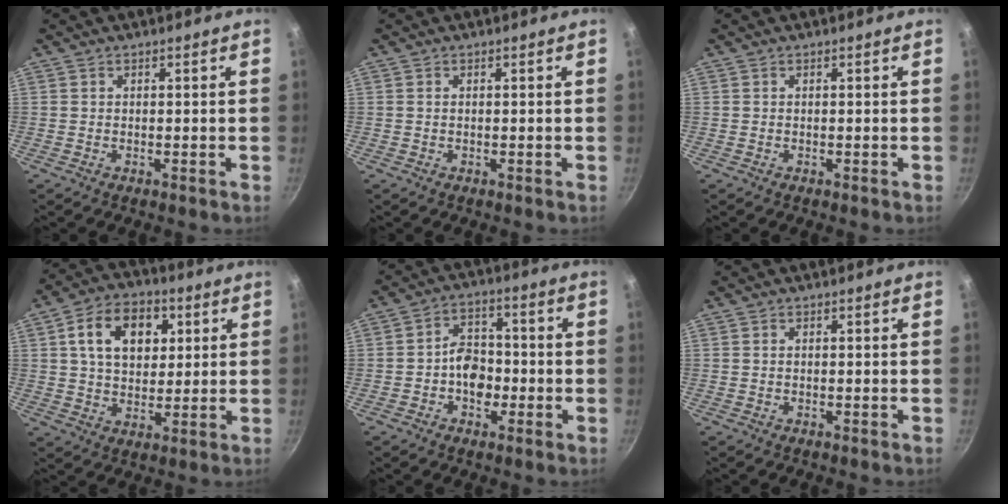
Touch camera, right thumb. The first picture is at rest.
{"total": 0.0}
{"total": 0.0}
{"total": 13.2, "force": [3.9, 9.2, 8.6], "torque": [-0.112, 0.002, 0.057]}
{"total": 7.5, "force": [-1.6, 5.5, 4.8], "torque": [-0.040, 0.025, -0.033]}
{"total": 0.0}